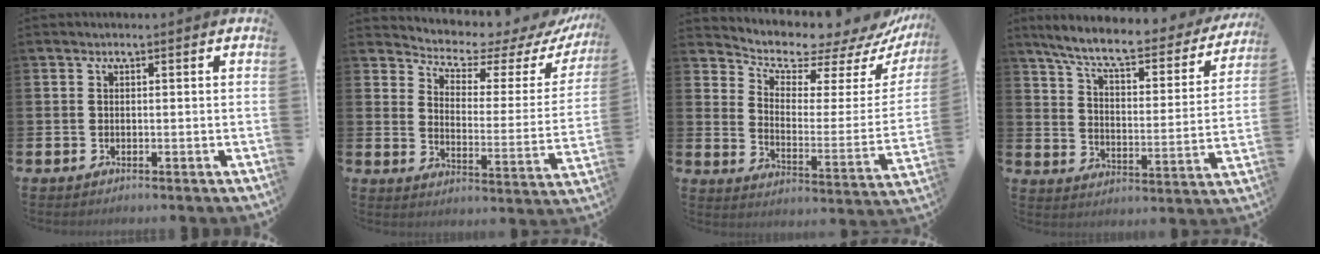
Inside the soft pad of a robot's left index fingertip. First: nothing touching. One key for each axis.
{"total": 5.2, "fx": 4.8, "fy": 1.4, "fz": 1.1, "tx": -0.046, "ty": -0.049, "tz": 0.074}
{"total": 7.1, "fx": 6.8, "fy": 1.9, "fz": 0.9, "tx": -0.046, "ty": -0.069, "tz": 0.109}
{"total": 8.1, "fx": 7.1, "fy": 1.6, "fz": 3.7, "tx": -0.097, "ty": -0.047, "tz": 0.114}